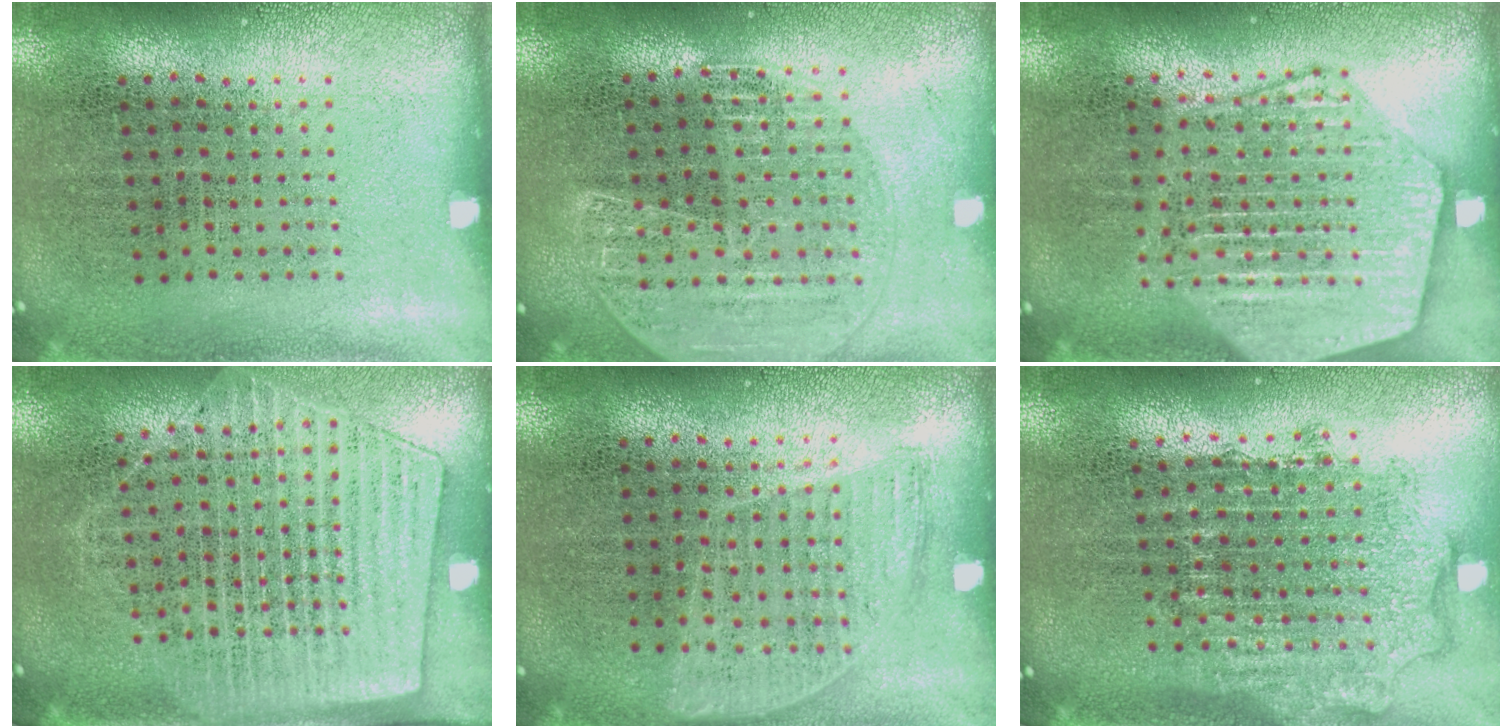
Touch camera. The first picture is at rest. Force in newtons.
{"total": 1.7, "press": 1.6, "slide": 0.6}
{"total": 2.9, "press": 2.8, "slide": 0.4}
{"total": 1.8, "press": 1.5, "slide": 1.0}
{"total": 0.9, "press": 0.8, "slide": 0.5}
{"total": 1.8, "press": 1.5, "slide": 1.1}